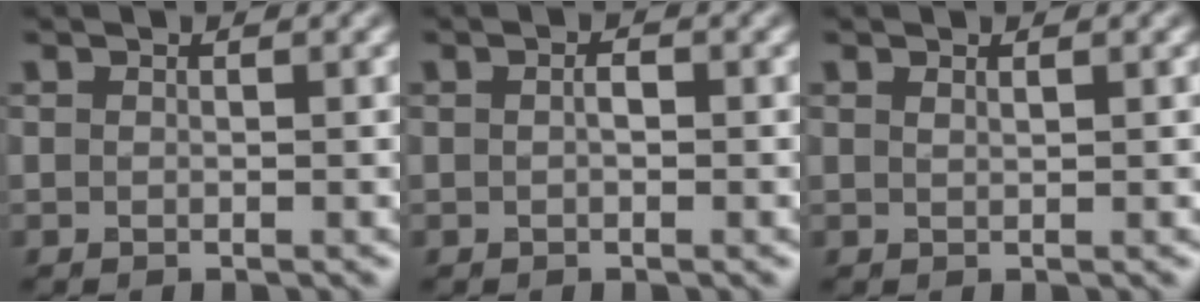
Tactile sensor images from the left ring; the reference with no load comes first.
{"total": 0.8, "force": [0.0, 0.3, 0.8], "torque": [-0.016, 0.000, 0.000]}
{"total": 0.5, "force": [0.4, 0.1, 0.3], "torque": [-0.004, -0.002, 0.008]}